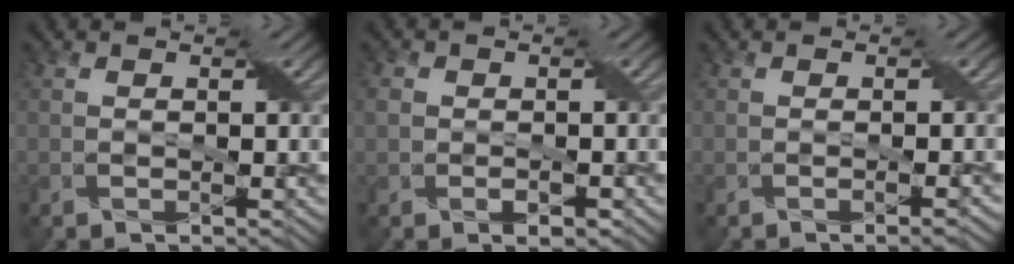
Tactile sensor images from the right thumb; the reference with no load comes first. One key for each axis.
{"total": 3.3, "fx": -0.6, "fy": 2.5, "fz": 2.1, "tx": -0.038, "ty": -0.008, "tz": -0.012}
{"total": 1.3, "fx": -0.4, "fy": 0.1, "fz": 1.2, "tx": -0.018, "ty": 0.003, "tz": -0.007}